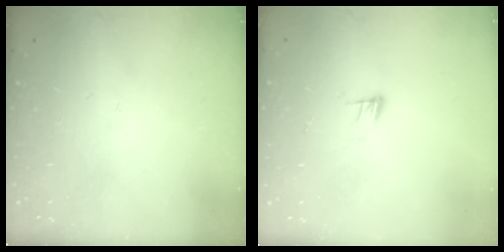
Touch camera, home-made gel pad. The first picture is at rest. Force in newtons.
{"total": 6.3, "press": 6.2, "slide": 0.5}